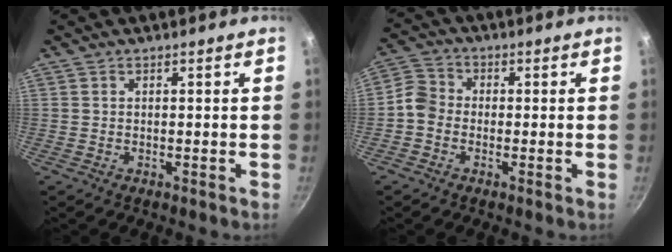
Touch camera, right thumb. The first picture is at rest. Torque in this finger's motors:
{"motor_torque": [0.07, 0.05, 0.74, 0.33, 0.03]}